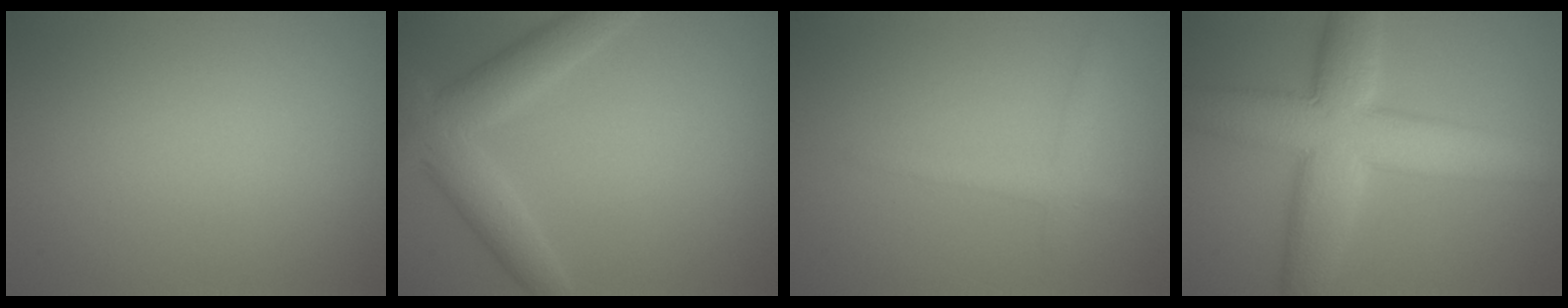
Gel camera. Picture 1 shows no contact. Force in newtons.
{"total": 5.2, "press": 5.2, "slide": 0.3}
{"total": 1.8, "press": 1.8, "slide": 0.1}
{"total": 10.2, "press": 10.2, "slide": 0.3}